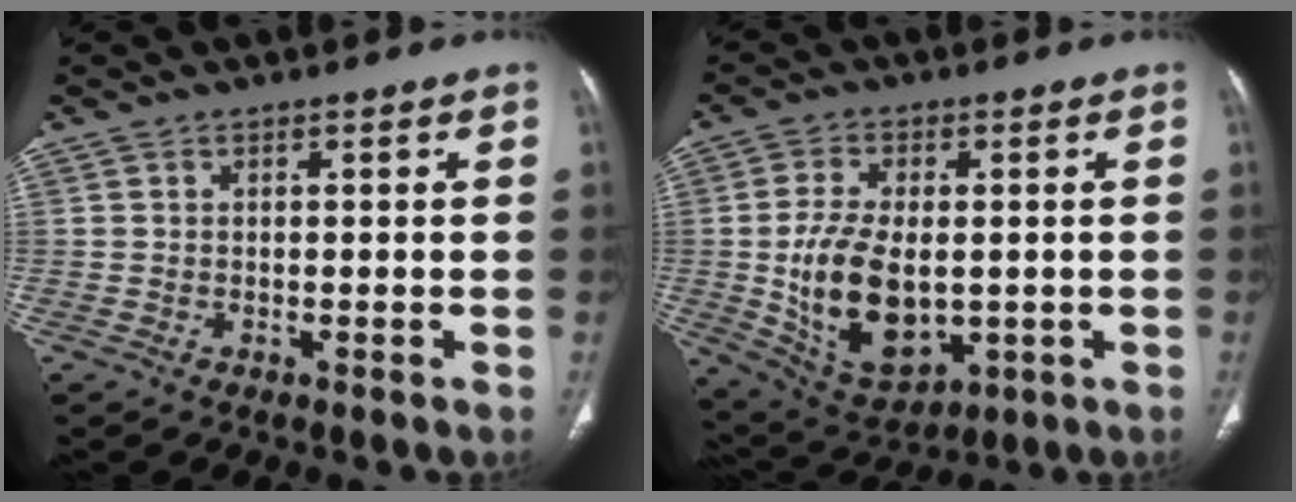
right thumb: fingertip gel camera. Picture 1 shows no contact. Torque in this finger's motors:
{"motor_torque": [-0.28, 1.30, 0.86, 0.78, 0.42]}